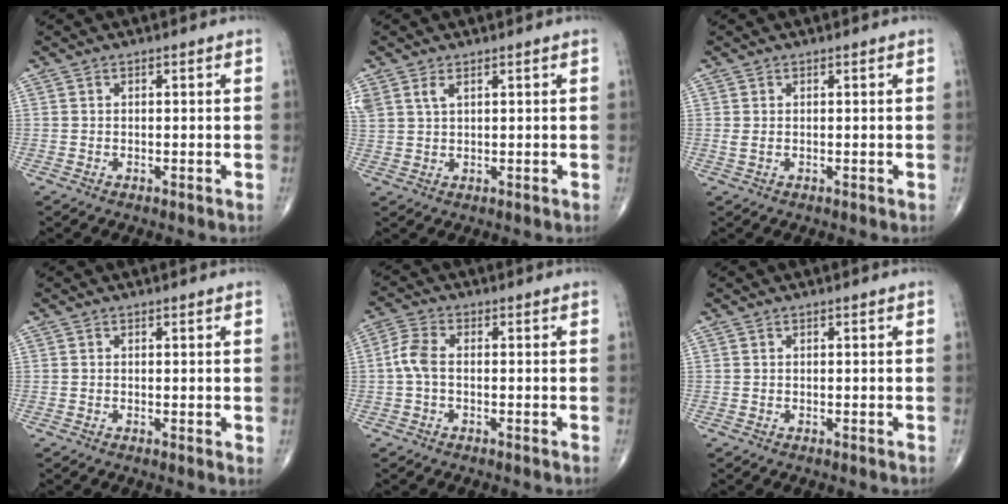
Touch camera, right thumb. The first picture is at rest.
{"total": 3.5, "force": [1.9, 1.7, 2.3], "torque": [-0.055, 0.005, 0.047]}
{"total": 1.1, "force": [0.1, 0.5, 1.0], "torque": [-0.027, 0.003, 0.007]}
{"total": 0.9, "force": [0.1, 0.2, 0.8], "torque": [-0.013, -0.004, 0.000]}
{"total": 4.2, "force": [-0.4, 2.2, 3.6], "torque": [-0.085, 0.011, -0.018]}
{"total": 0.0}